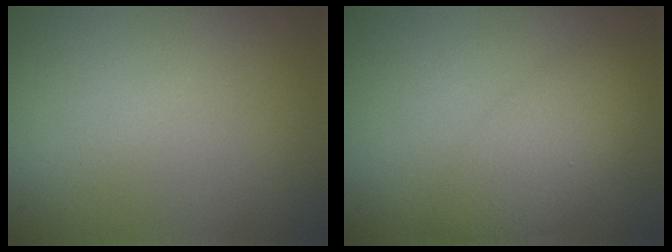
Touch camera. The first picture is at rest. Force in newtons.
{"total": 4.1, "press": 4.1, "slide": 0.2}